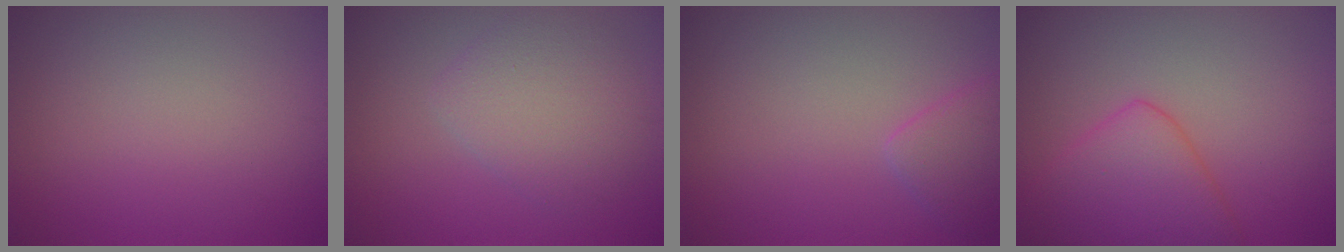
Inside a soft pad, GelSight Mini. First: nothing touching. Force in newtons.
{"total": 3.6, "press": 3.6, "slide": 0.2}
{"total": 2.1, "press": 2.1, "slide": 0.2}
{"total": 5.2, "press": 5.2, "slide": 0.2}